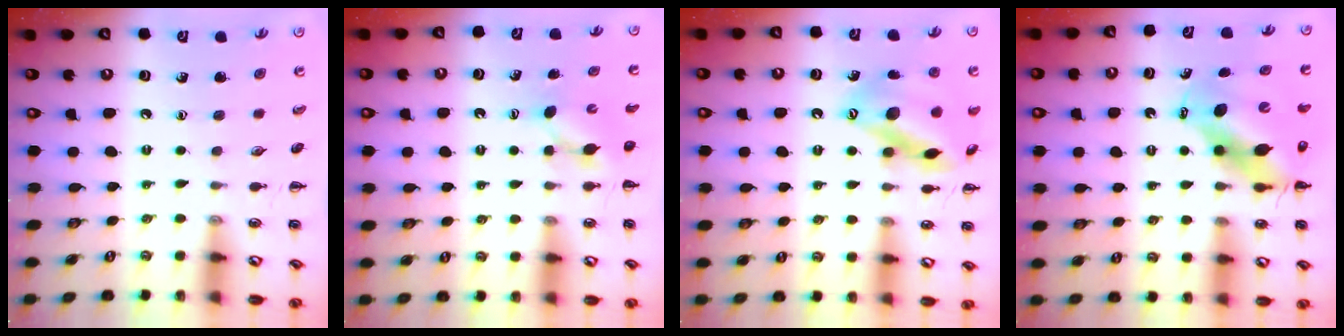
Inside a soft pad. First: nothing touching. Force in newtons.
{"total": 4.0, "press": 3.8, "slide": 1.1}
{"total": 16.9, "press": 16.9, "slide": 0.9}
{"total": 10.2, "press": 9.8, "slide": 2.8}